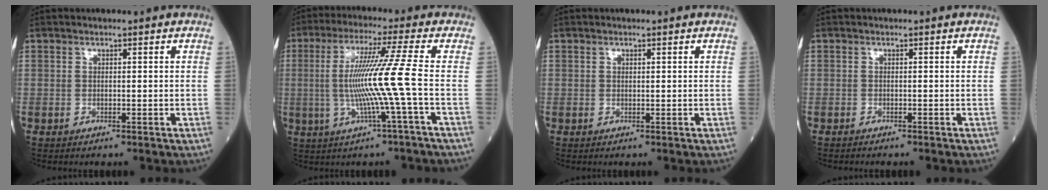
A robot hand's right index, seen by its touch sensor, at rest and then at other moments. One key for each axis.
{"total": 10.2, "fx": -1.2, "fy": -2.4, "fz": 9.8, "tx": -0.198, "ty": 0.001, "tz": -0.018}
{"total": 0.0}
{"total": 1.1, "fx": -1.0, "fy": 0.1, "fz": 0.4, "tx": -0.004, "ty": -0.001, "tz": -0.012}